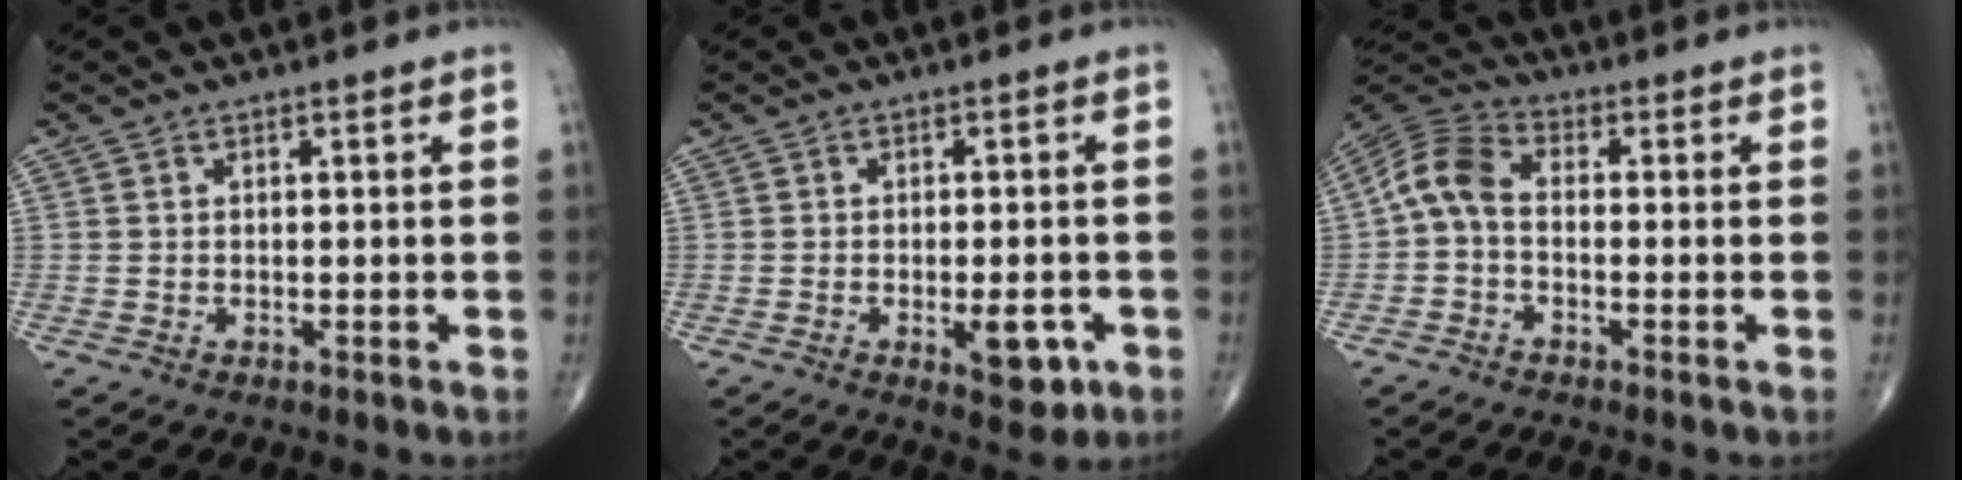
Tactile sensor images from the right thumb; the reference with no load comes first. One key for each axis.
{"total": 6.1, "fx": -2.2, "fy": 2.6, "fz": 5.1, "tx": -0.055, "ty": -0.001, "tz": -0.024}
{"total": 7.0, "fx": -0.9, "fy": 4.3, "fz": 5.4, "tx": -0.105, "ty": 0.024, "tz": -0.036}